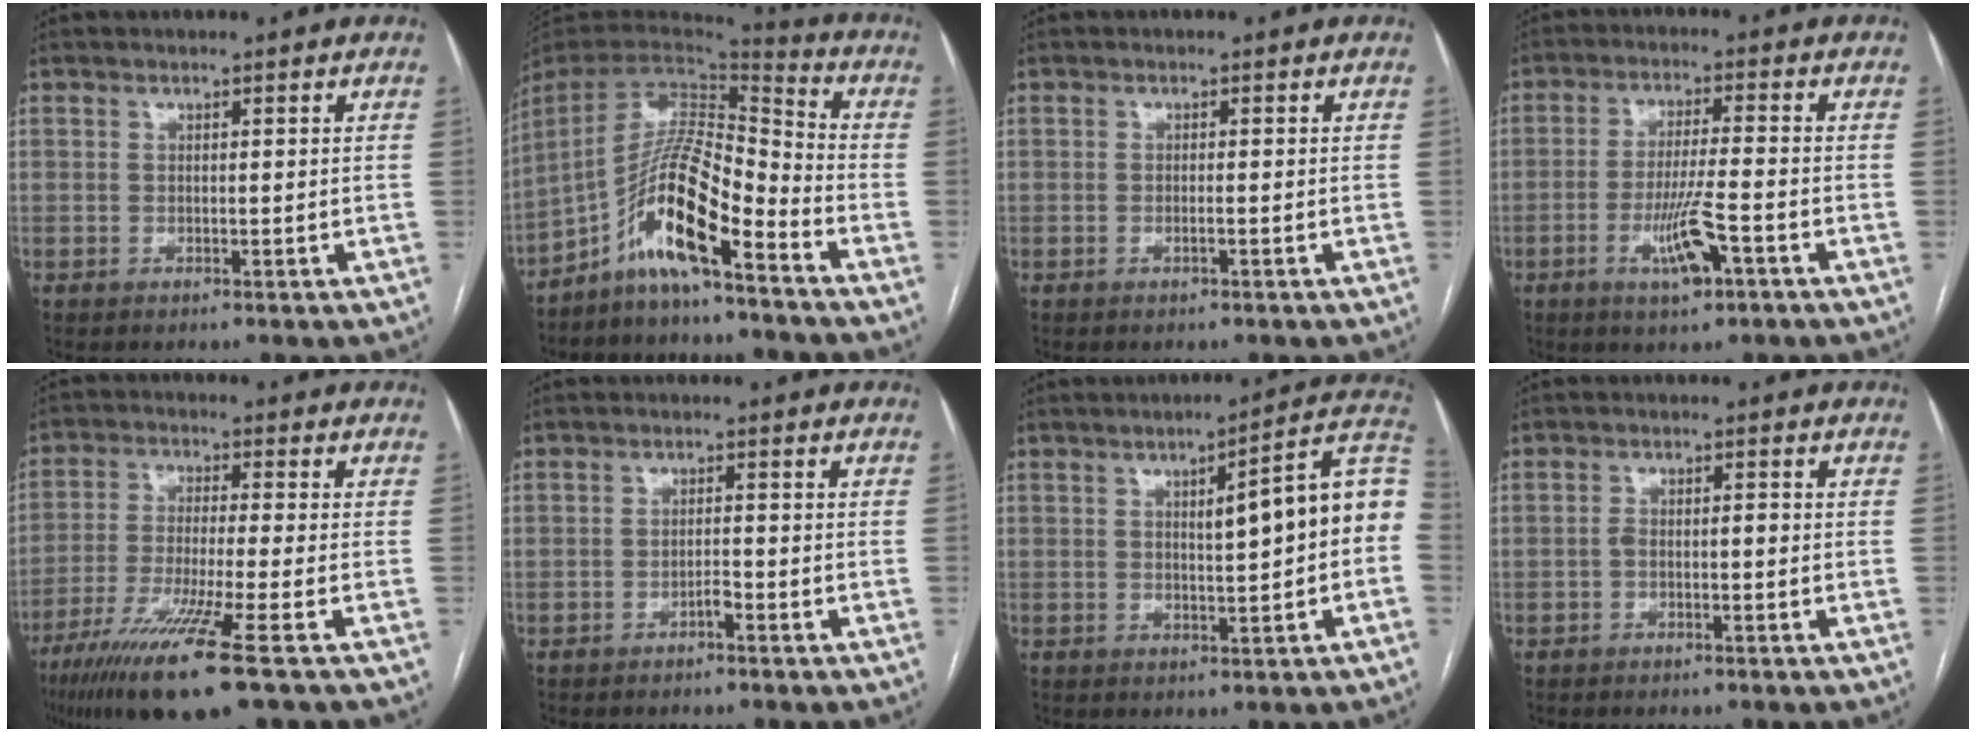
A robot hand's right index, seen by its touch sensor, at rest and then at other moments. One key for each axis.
{"total": 13.3, "fx": -7.8, "fy": 1.9, "fz": 10.6, "tx": -0.198, "ty": 0.016, "tz": -0.141}
{"total": 0.6, "fx": -0.3, "fy": 0.0, "fz": 0.6, "tx": -0.015, "ty": -0.001, "tz": -0.003}
{"total": 7.3, "fx": -3.3, "fy": 0.8, "fz": 6.5, "tx": -0.126, "ty": -0.009, "tz": -0.056}
{"total": 13.7, "fx": -8.1, "fy": -0.5, "fz": 11.0, "tx": -0.220, "ty": -0.039, "tz": -0.145}
{"total": 1.3, "fx": -1.0, "fy": 0.3, "fz": 0.8, "tx": -0.014, "ty": 0.002, "tz": -0.017}
{"total": 11.8, "fx": 0.9, "fy": 1.5, "fz": 11.7, "tx": -0.150, "ty": 0.032, "tz": 0.008}
{"total": 1.9, "fx": -0.6, "fy": 0.8, "fz": 1.6, "tx": -0.030, "ty": 0.010, "tz": -0.008}